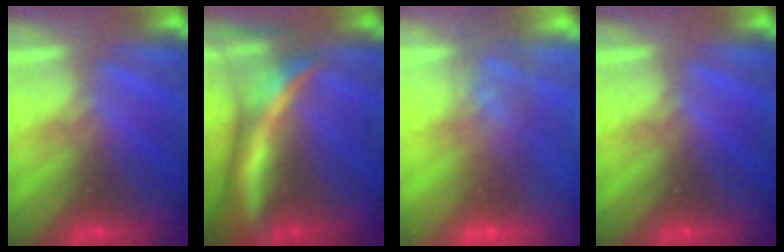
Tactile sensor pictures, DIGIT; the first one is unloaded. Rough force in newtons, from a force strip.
{"total": 7.6}
{"total": 7.3}
{"total": 0.0}